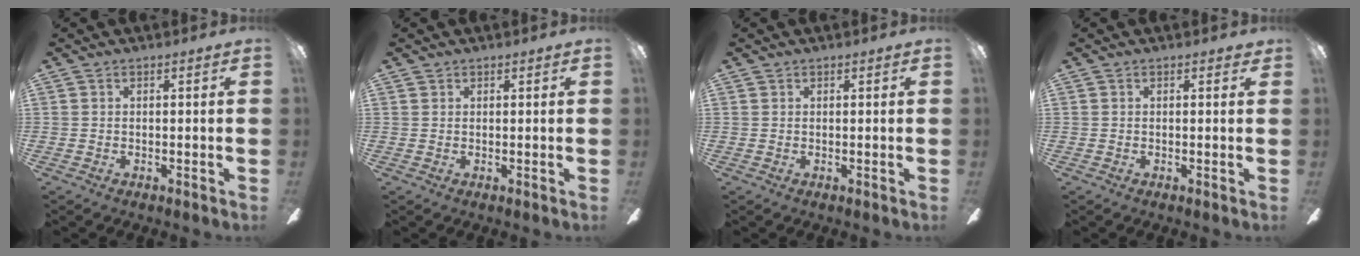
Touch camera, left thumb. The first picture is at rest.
{"total": 0.8, "force": [0.7, 0.5, -0.1], "torque": [0.003, 0.001, 0.012]}
{"total": 0.5, "force": [0.4, 0.4, -0.1], "torque": [0.002, 0.002, 0.006]}
{"total": 0.8, "force": [0.5, 0.5, 0.4], "torque": [-0.001, 0.000, 0.008]}